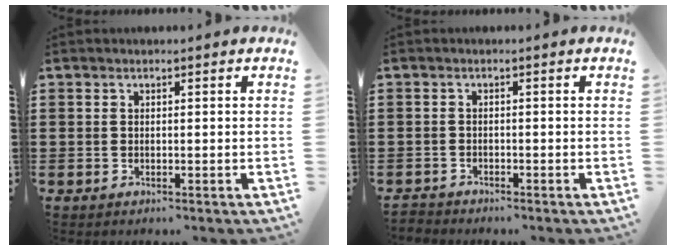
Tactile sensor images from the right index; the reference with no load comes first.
{"total": 1.3, "force": [-1.3, 0.1, -0.1], "torque": [-0.002, 0.001, -0.028]}